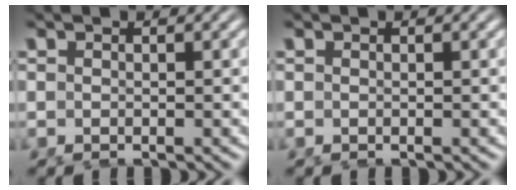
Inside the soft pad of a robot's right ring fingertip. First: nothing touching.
{"total": 0.0}